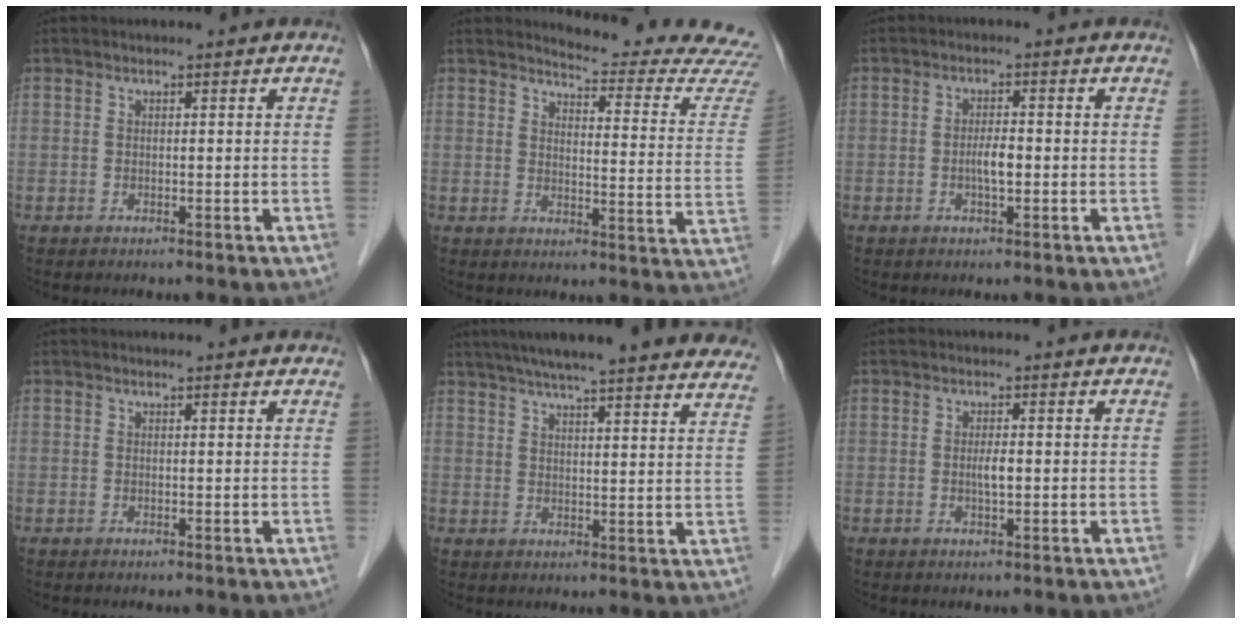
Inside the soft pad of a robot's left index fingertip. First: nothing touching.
{"total": 16.6, "force": [16.4, -0.2, 2.5], "torque": [-0.021, -0.126, 0.167]}
{"total": 2.5, "force": [-0.5, 0.6, 2.4], "torque": [-0.045, 0.003, -0.010]}
{"total": 2.2, "force": [2.0, 0.5, 0.6], "torque": [-0.015, 0.012, 0.016]}
{"total": 28.7, "force": [25.2, 3.3, 13.3], "torque": [-0.200, -0.017, 0.306]}
{"total": 1.8, "force": [-0.1, 0.4, 1.7], "torque": [-0.033, 0.001, -0.002]}